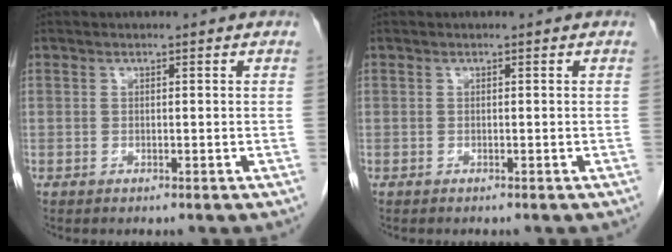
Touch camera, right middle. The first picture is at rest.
{"total": 0.0}